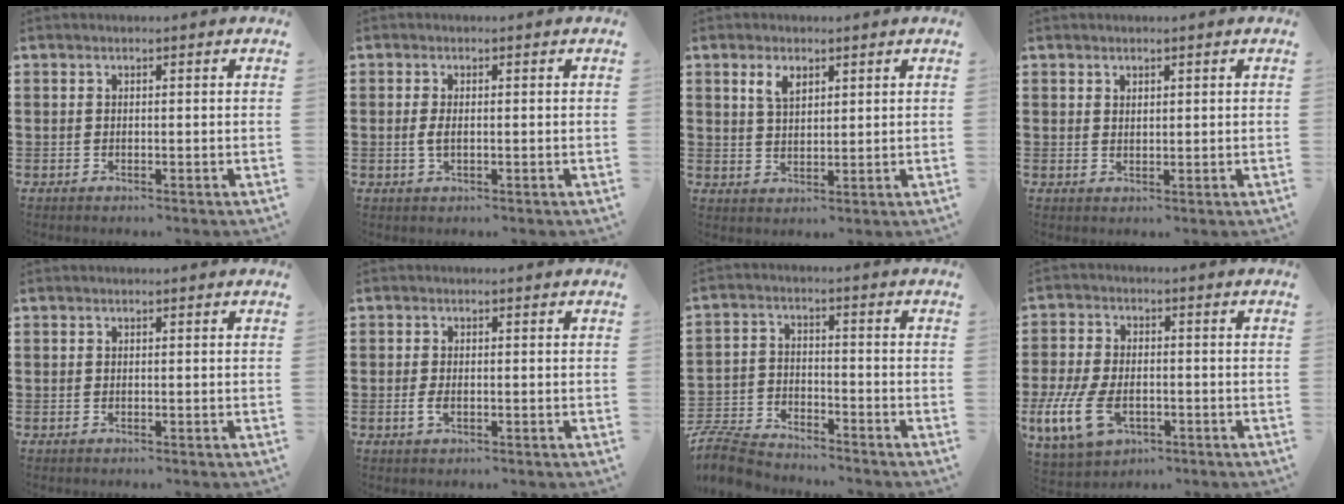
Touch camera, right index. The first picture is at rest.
{"total": 1.9, "force": [0.0, 0.6, 1.8], "torque": [-0.051, -0.008, -0.005]}
{"total": 3.2, "force": [1.9, 1.7, 2.0], "torque": [-0.045, 0.007, 0.035]}
{"total": 1.3, "force": [1.1, 0.6, 0.1], "torque": [-0.003, 0.003, 0.021]}
{"total": 0.0}
{"total": 1.7, "force": [-0.4, 0.7, 1.5], "torque": [-0.039, -0.007, -0.008]}
{"total": 9.0, "force": [-8.6, 2.1, 1.6], "torque": [-0.045, 0.021, -0.171]}
{"total": 6.9, "force": [-2.0, 3.6, 5.6], "torque": [-0.144, -0.013, -0.039]}